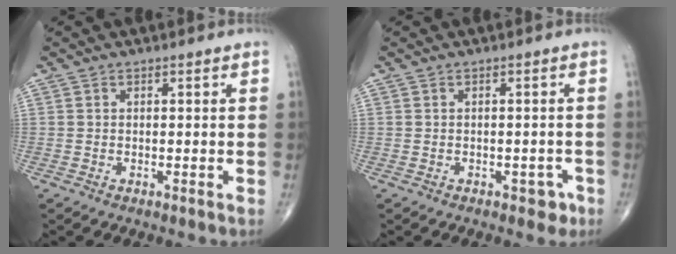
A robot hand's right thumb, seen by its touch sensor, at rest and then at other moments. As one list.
[{"total": 2.3, "force": [-1.2, 1.5, 1.3], "torque": [0.000, 0.009, -0.013]}]